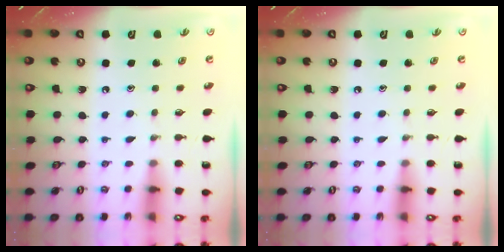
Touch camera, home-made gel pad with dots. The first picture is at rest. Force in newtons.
{"total": 0.0}